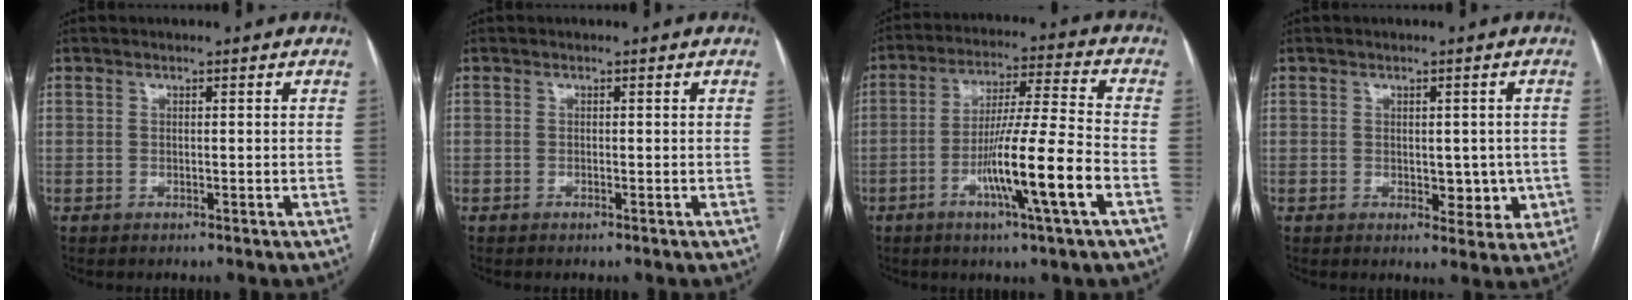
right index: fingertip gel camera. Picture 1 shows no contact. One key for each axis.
{"total": 0.0}
{"total": 13.2, "fx": -4.8, "fy": -0.8, "fz": 12.3, "tx": -0.220, "ty": -0.008, "tz": -0.087}
{"total": 4.9, "fx": -0.4, "fy": 3.0, "fz": 3.9, "tx": -0.036, "ty": 0.003, "tz": 0.004}